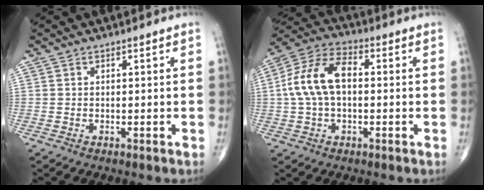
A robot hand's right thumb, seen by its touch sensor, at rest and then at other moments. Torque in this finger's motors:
{"motor_torque": [0.16, 0.15, 0.34, 0.06, 0.14]}